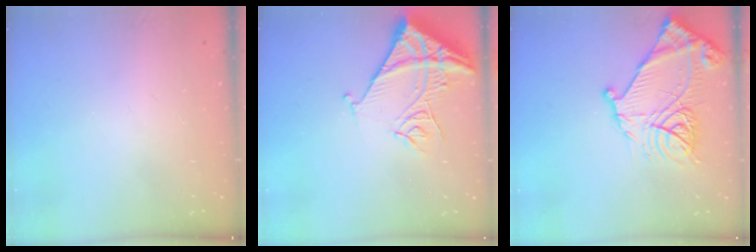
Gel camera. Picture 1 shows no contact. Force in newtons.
{"total": 14.2, "press": 14.2, "slide": 1.2}
{"total": 18.7, "press": 18.6, "slide": 1.8}